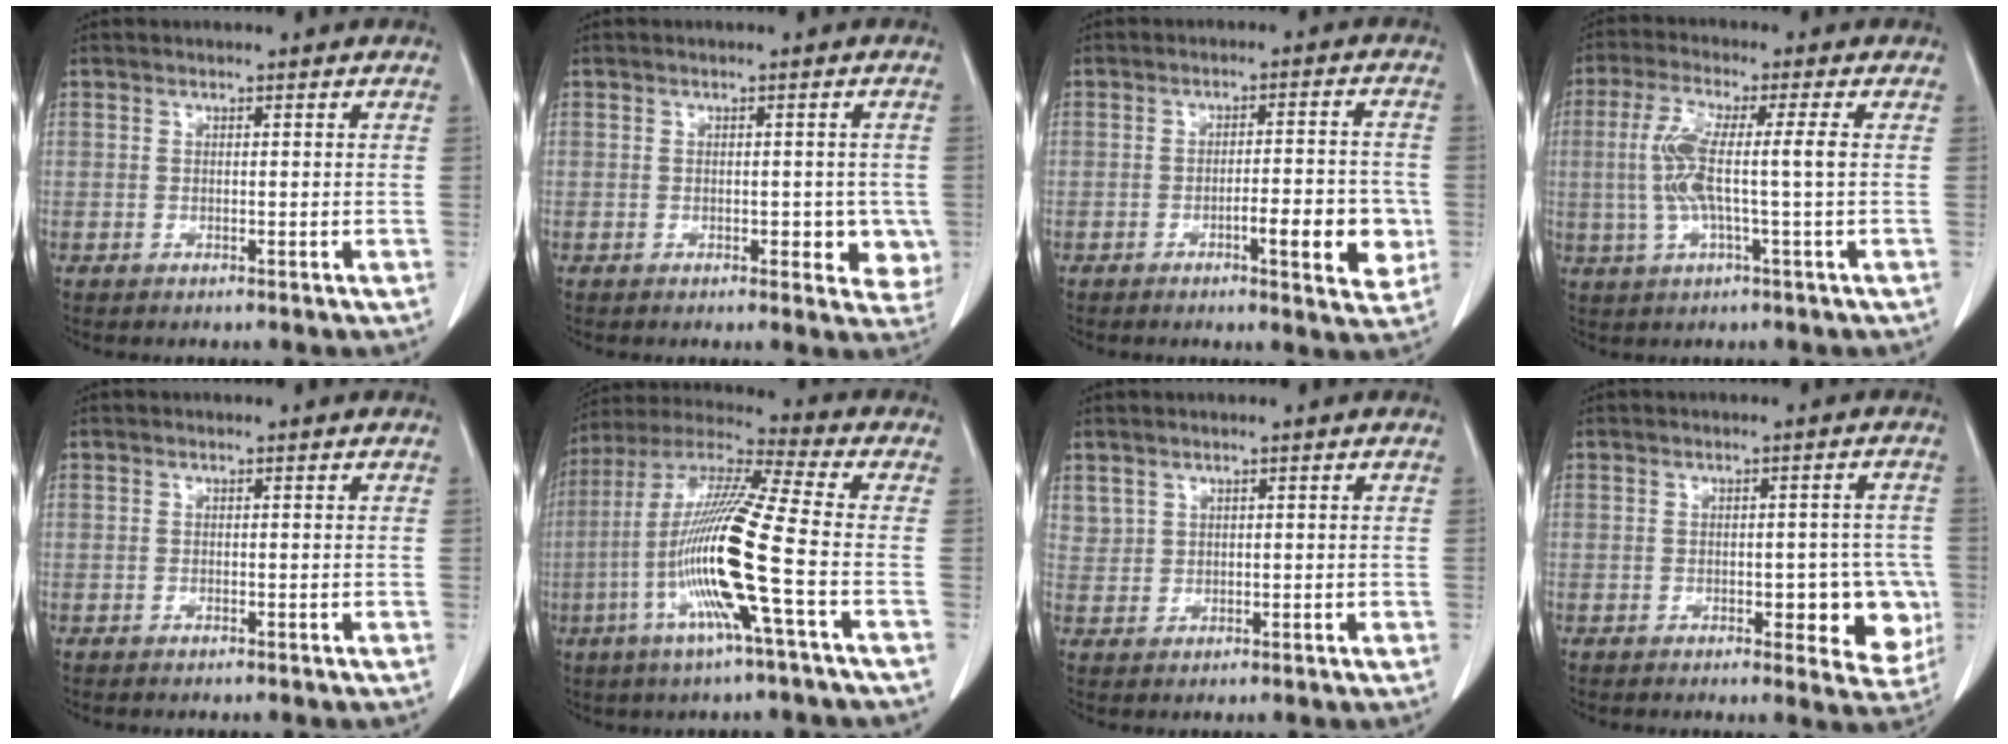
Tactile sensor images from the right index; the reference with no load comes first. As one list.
[{"total": 4.8, "force": [-0.9, 2.5, 4.0], "torque": [-0.024, -0.001, -0.009]}, {"total": 8.0, "force": [-2.4, 1.7, 7.4], "torque": [-0.093, 0.005, -0.027]}, {"total": 7.8, "force": [-0.1, 0.3, 7.8], "torque": [-0.169, 0.009, -0.005]}, {"total": 0.0}, {"total": 16.6, "force": [-4.4, -0.9, 16.0], "torque": [-0.321, -0.008, -0.097]}, {"total": 2.1, "force": [1.5, 1.5, 0.1], "torque": [0.009, 0.002, 0.031]}, {"total": 7.5, "force": [-1.6, 3.4, 6.5], "torque": [-0.052, 0.005, -0.014]}]